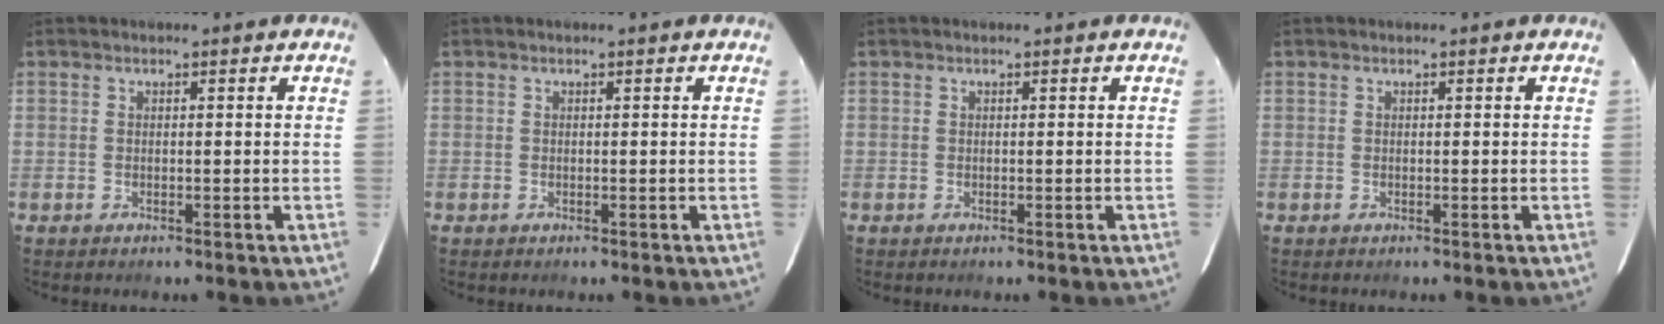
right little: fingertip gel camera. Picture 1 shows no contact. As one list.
[{"total": 0.0}, {"total": 0.0}, {"total": 0.0}]